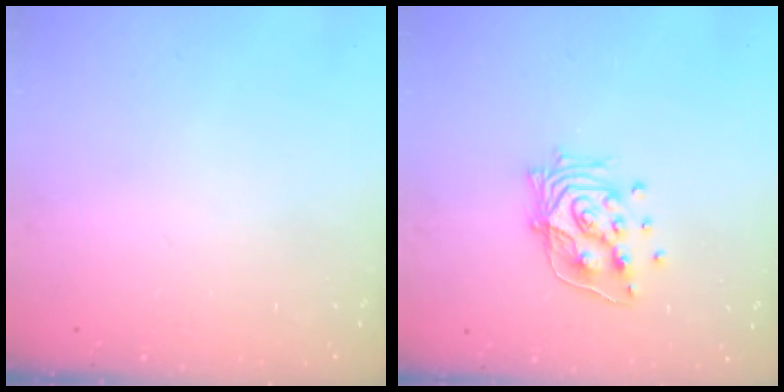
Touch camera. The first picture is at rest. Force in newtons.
{"total": 13.7, "press": 13.4, "slide": 3.0}